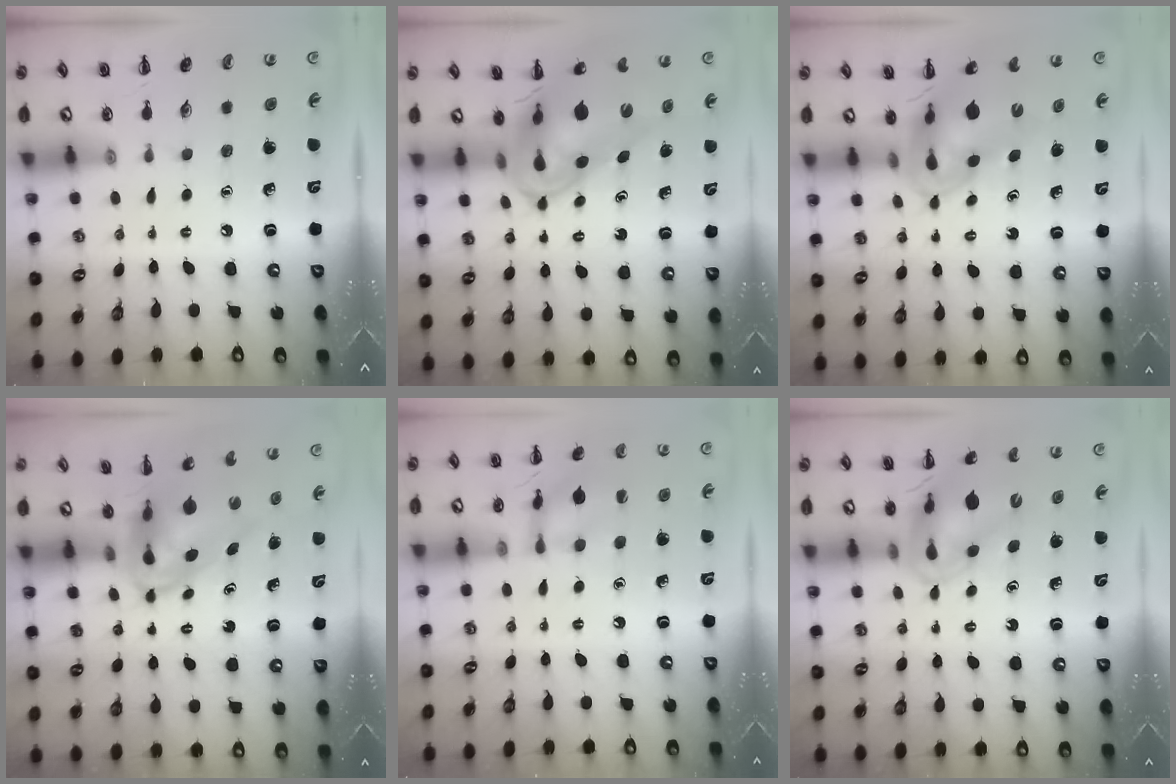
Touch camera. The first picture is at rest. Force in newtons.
{"total": 12.2, "press": 11.7, "slide": 3.5}
{"total": 9.2, "press": 8.8, "slide": 2.9}
{"total": 4.8, "press": 4.6, "slide": 1.3}
{"total": 11.4, "press": 11.4, "slide": 0.4}
{"total": 12.8, "press": 12.2, "slide": 3.8}